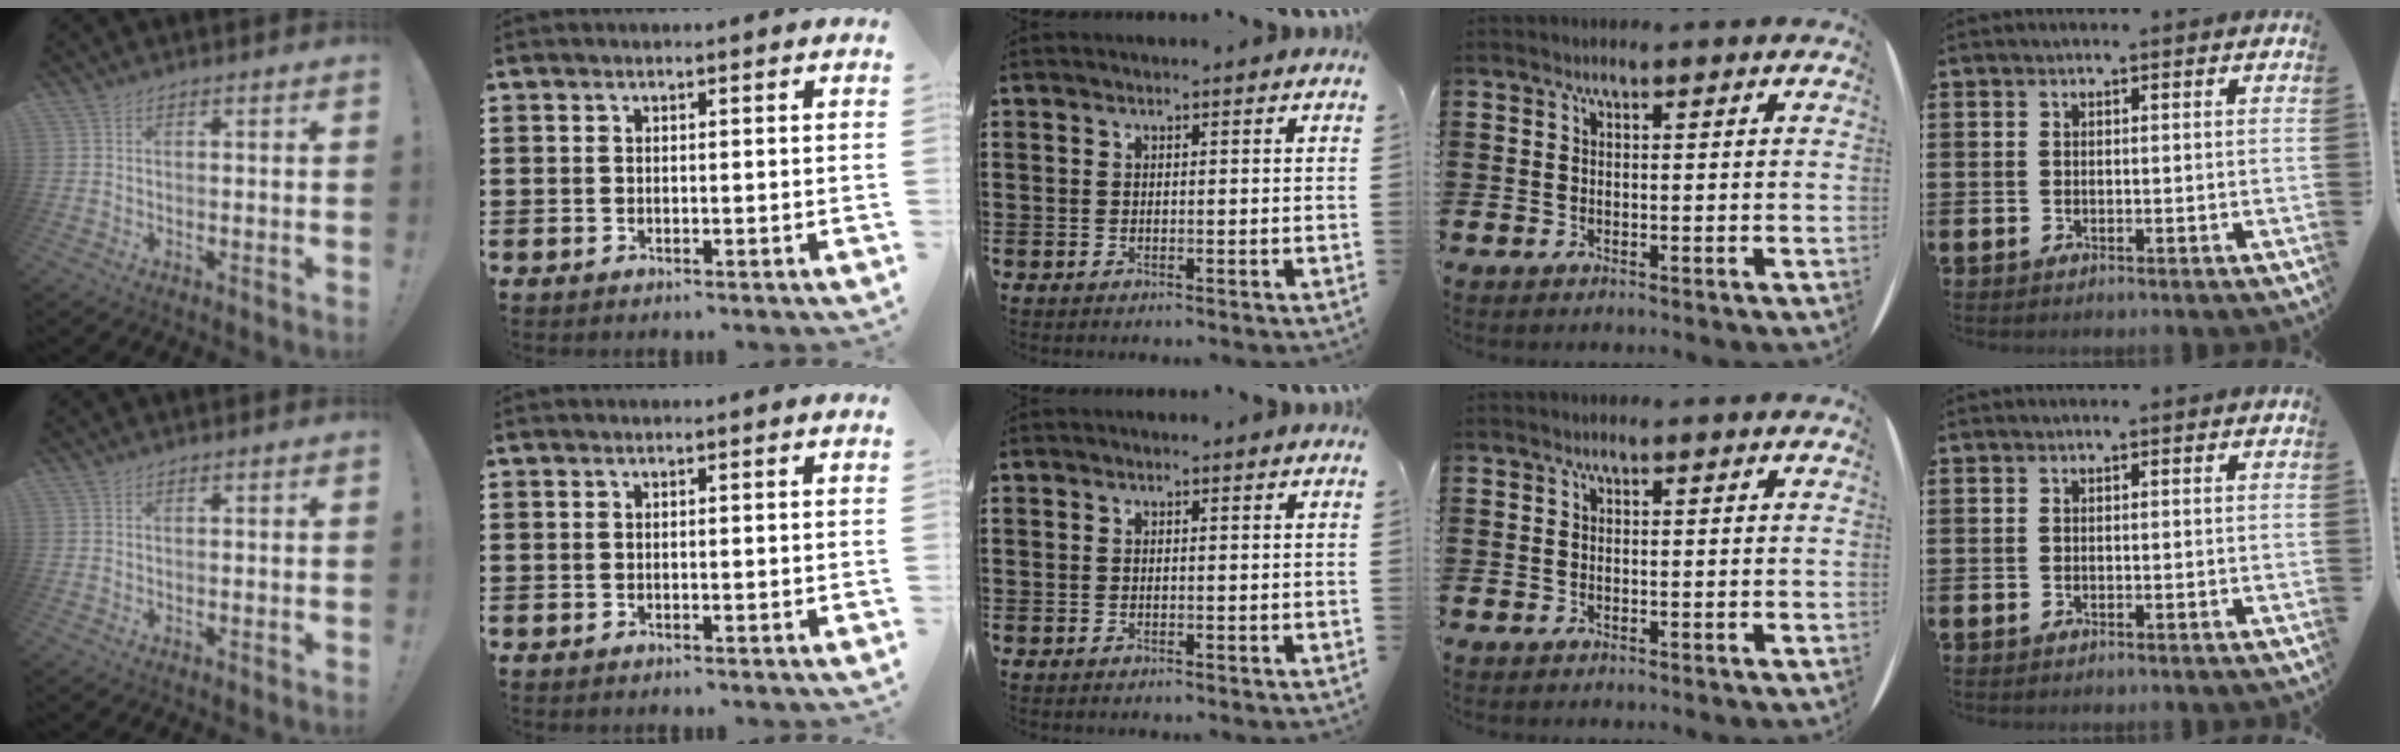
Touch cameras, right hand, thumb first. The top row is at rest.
{}